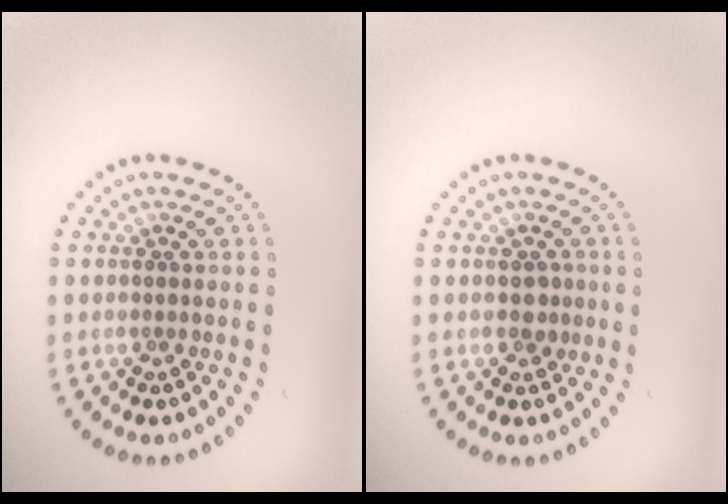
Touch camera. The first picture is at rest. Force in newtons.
{"total": 1.2, "press": 1.2, "slide": 0.3}